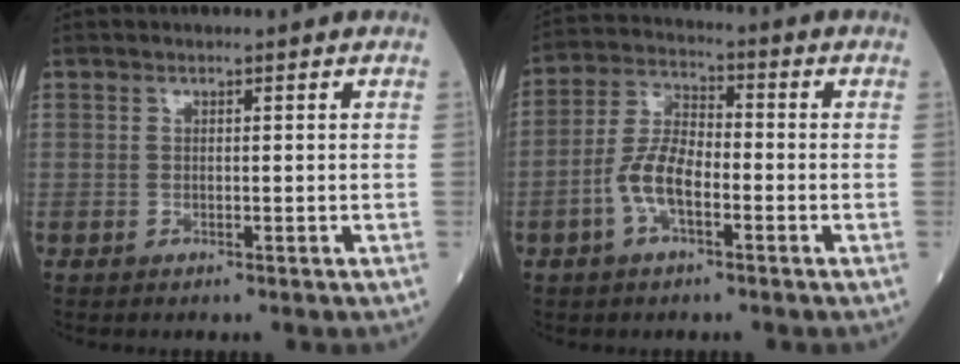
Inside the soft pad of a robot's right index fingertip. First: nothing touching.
{"total": 7.7, "force": [-2.6, 3.2, 6.5], "torque": [-0.142, 0.012, -0.054]}